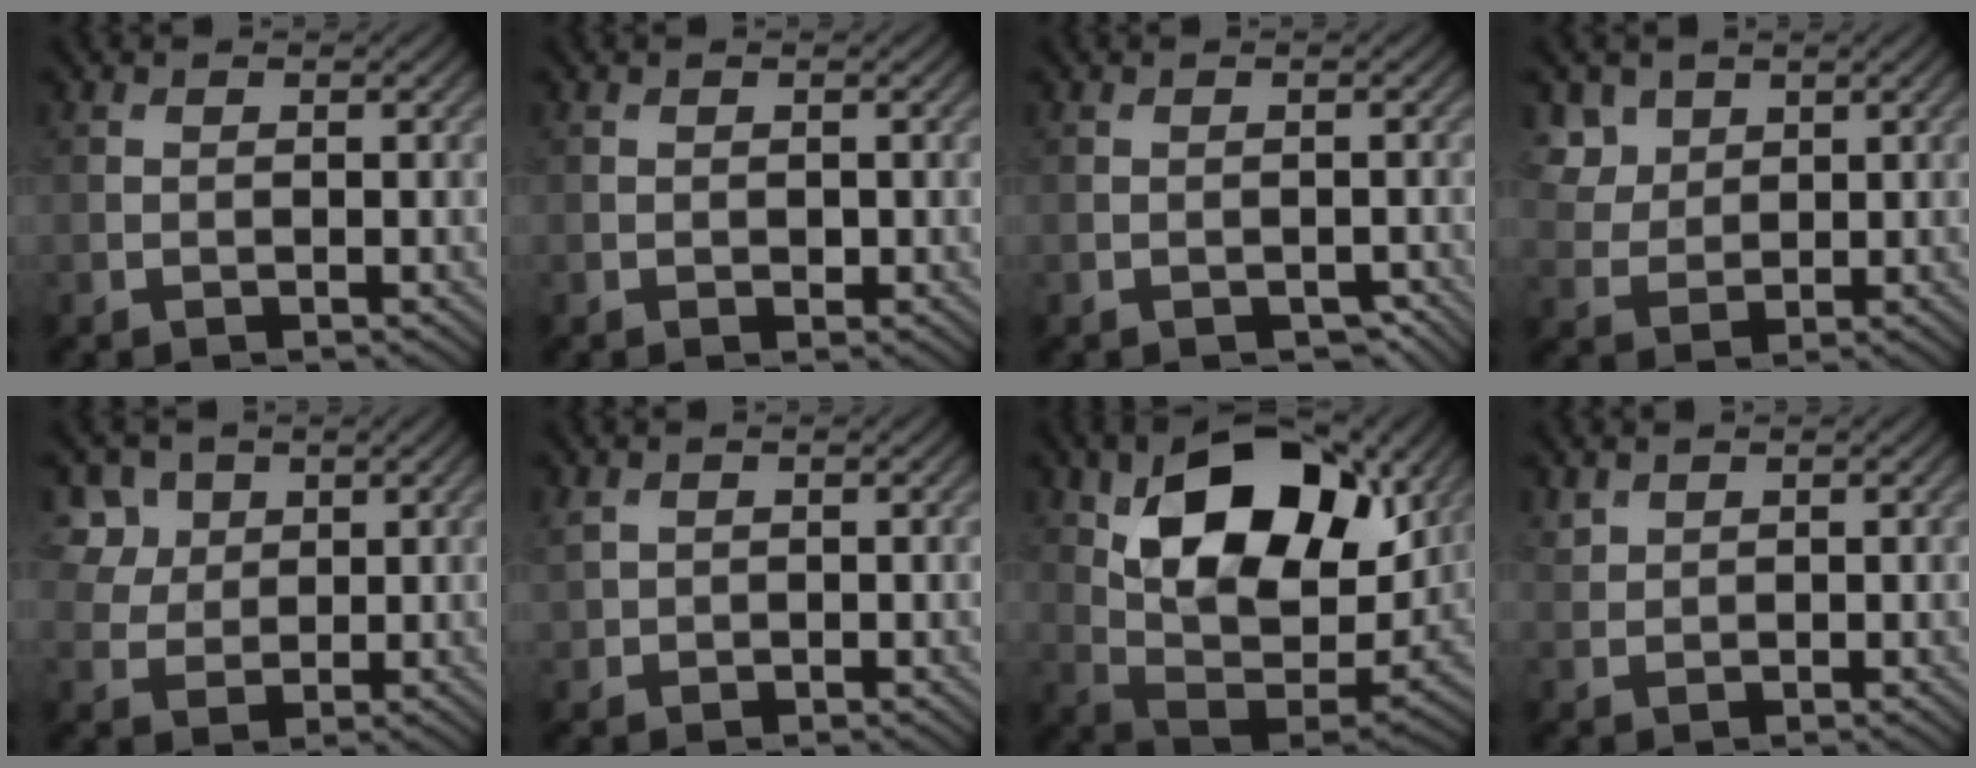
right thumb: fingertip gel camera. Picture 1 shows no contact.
{"total": 0.7, "force": [-0.1, 0.4, 0.5], "torque": [-0.006, -0.003, -0.001]}
{"total": 1.4, "force": [-0.8, 0.9, 0.8], "torque": [-0.015, -0.007, -0.008]}
{"total": 4.5, "force": [2.4, 3.3, 1.8], "torque": [-0.060, -0.004, 0.050]}
{"total": 5.2, "force": [2.5, 4.1, 2.1], "torque": [-0.074, -0.007, 0.056]}
{"total": 1.8, "force": [1.0, 1.3, 0.7], "torque": [-0.023, -0.001, 0.022]}
{"total": 17.3, "force": [6.9, 9.7, 12.6], "torque": [-0.231, 0.008, 0.121]}
{"total": 1.3, "force": [1.1, 0.6, 0.3], "torque": [-0.011, 0.001, 0.027]}